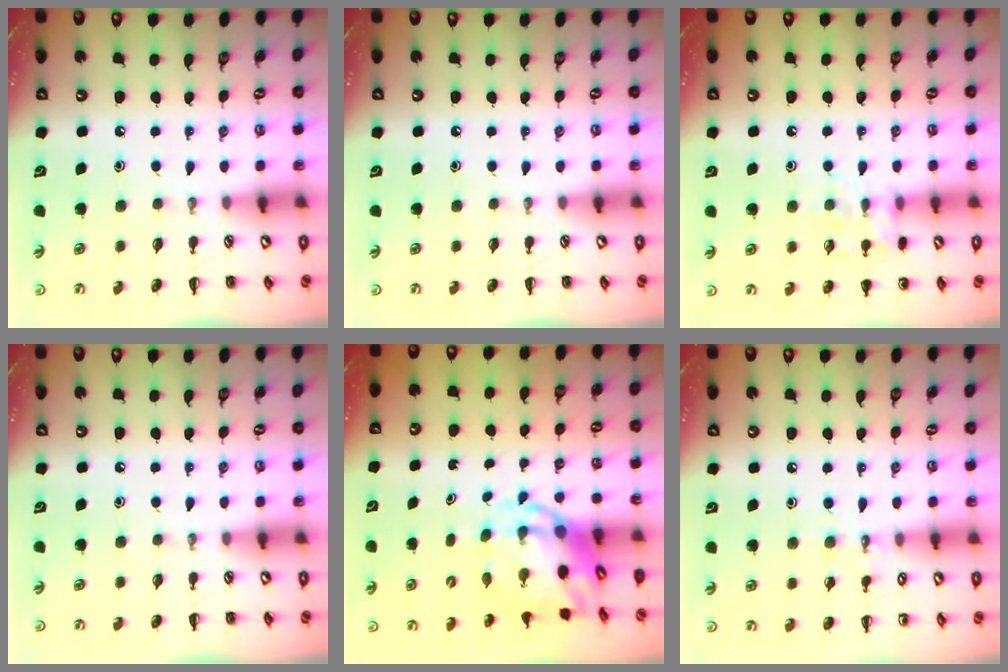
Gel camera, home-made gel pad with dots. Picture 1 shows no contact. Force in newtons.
{"total": 0.0}
{"total": 9.9, "press": 9.9, "slide": 1.2}
{"total": 0.0}
{"total": 6.0, "press": 5.8, "slide": 1.5}
{"total": 6.7, "press": 6.5, "slide": 1.7}